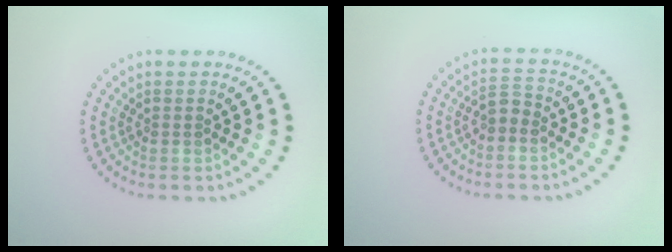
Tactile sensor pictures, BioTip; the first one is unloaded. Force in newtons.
{"total": 1.6, "press": 1.4, "slide": 0.7}